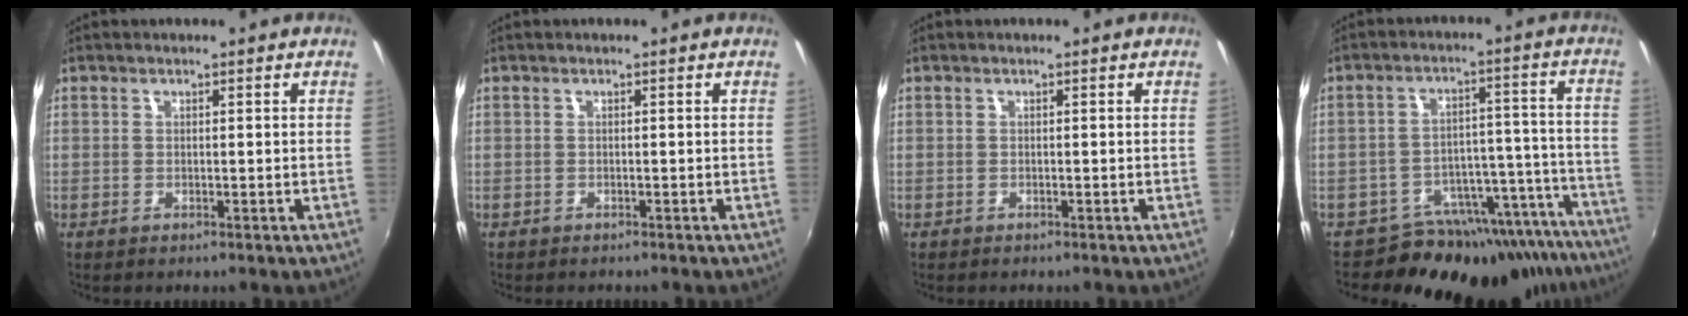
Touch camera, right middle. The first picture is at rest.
{"total": 0.9, "force": [-0.8, 0.4, 0.2], "torque": [-0.008, -0.003, -0.011]}
{"total": 0.0}
{"total": 21.6, "force": [-19.4, 8.3, 4.7], "torque": [-0.055, 0.050, -0.253]}